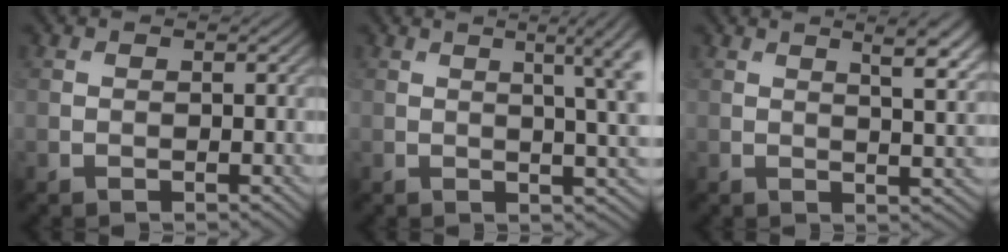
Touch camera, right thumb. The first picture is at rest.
{"total": 8.3, "force": [2.4, 2.3, 7.6], "torque": [-0.081, 0.027, 0.024]}
{"total": 6.5, "force": [3.1, 1.9, 5.4], "torque": [-0.064, 0.017, 0.041]}